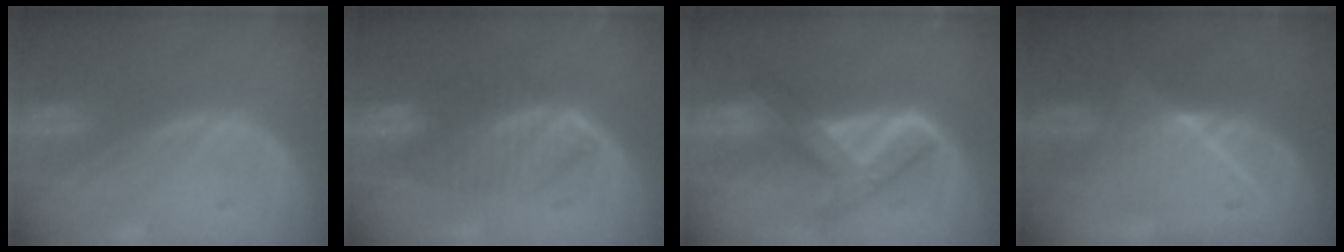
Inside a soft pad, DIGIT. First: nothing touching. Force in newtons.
{"total": 6.5, "press": 6.2, "slide": 1.8}
{"total": 7.2, "press": 7.2, "slide": 0.3}
{"total": 6.6, "press": 6.6, "slide": 0.6}